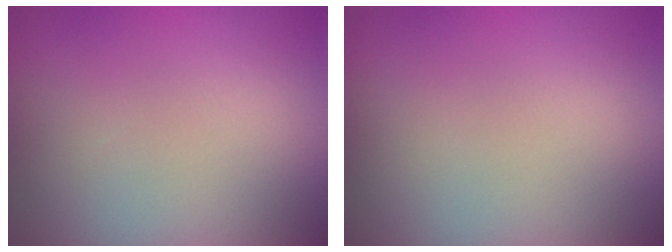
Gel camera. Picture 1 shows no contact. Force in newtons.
{"total": 0.0}